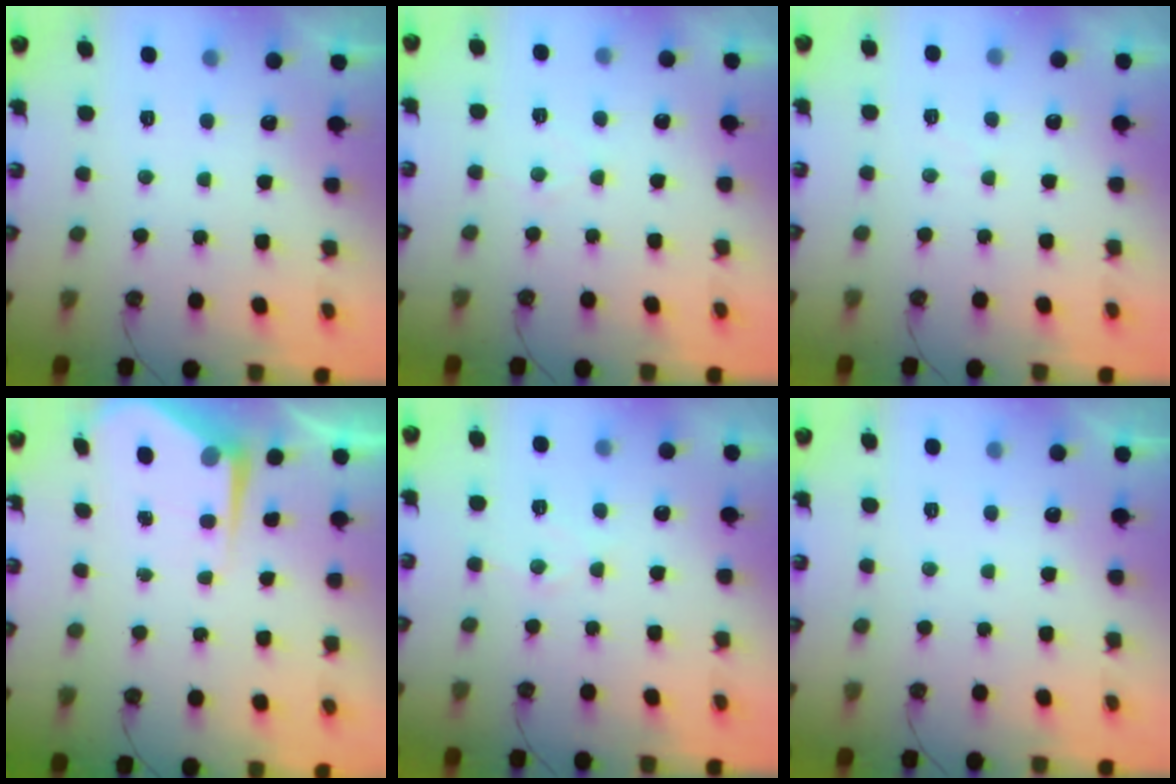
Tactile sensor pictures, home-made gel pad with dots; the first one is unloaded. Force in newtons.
{"total": 3.5, "press": 3.5, "slide": 0.5}
{"total": 2.5, "press": 2.4, "slide": 0.4}
{"total": 5.1, "press": 5.1, "slide": 0.2}
{"total": 6.2, "press": 6.2, "slide": 0.6}
{"total": 0.0}